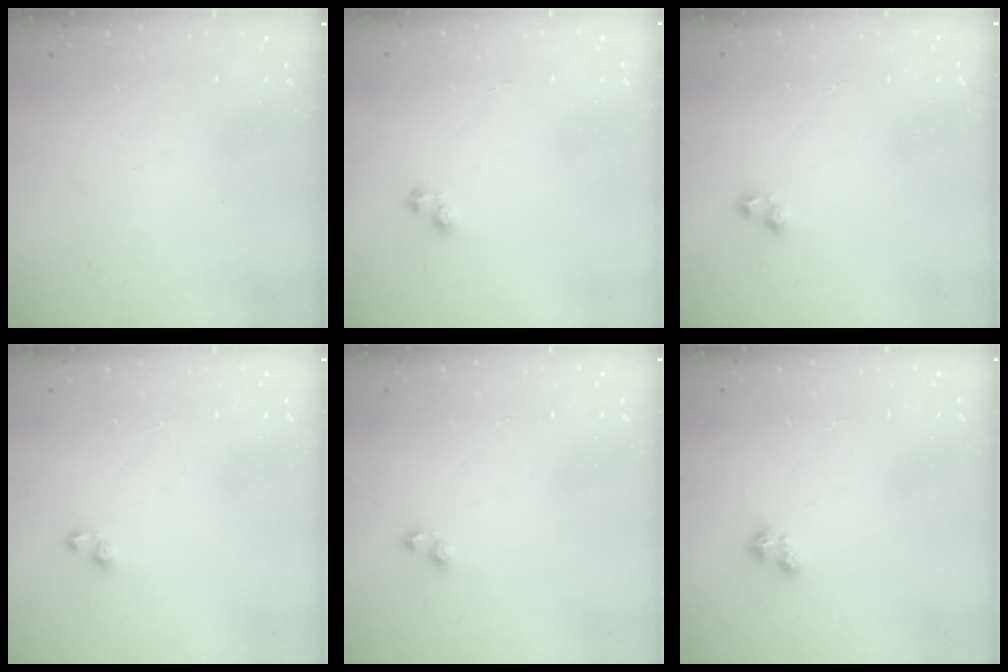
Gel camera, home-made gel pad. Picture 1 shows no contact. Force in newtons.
{"total": 2.2, "press": 2.2, "slide": 0.3}
{"total": 2.2, "press": 1.9, "slide": 1.1}
{"total": 2.9, "press": 2.9, "slide": 0.3}
{"total": 2.9, "press": 2.7, "slide": 1.1}
{"total": 2.4, "press": 2.4, "slide": 0.5}